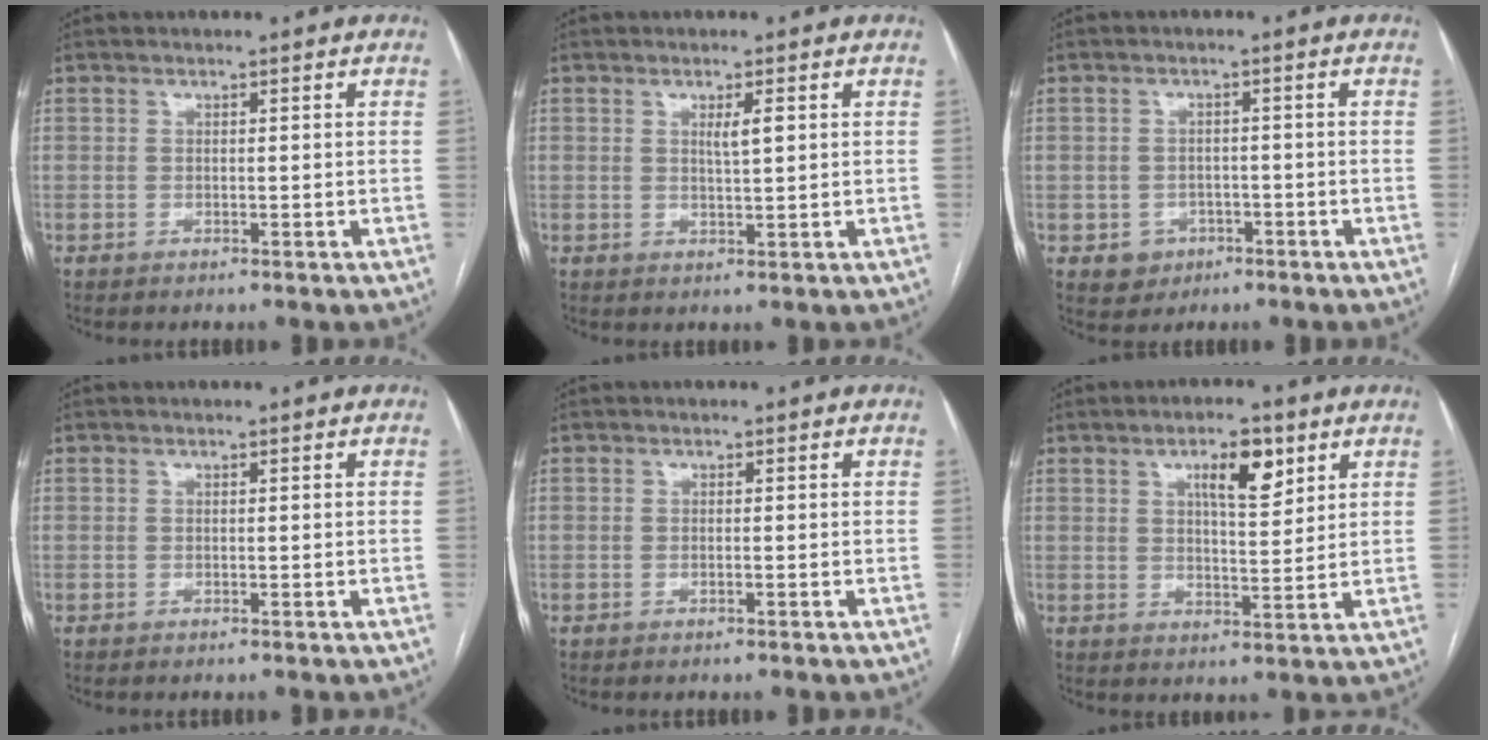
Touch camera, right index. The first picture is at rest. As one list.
[{"total": 2.2, "force": [0.8, 0.3, 2.0], "torque": [-0.034, -0.002, 0.013]}, {"total": 3.7, "force": [-1.5, 3.3, 0.7], "torque": [-0.002, 0.010, -0.015]}, {"total": 0.0}, {"total": 0.0}, {"total": 6.7, "force": [3.4, 2.0, 5.4], "torque": [-0.089, 0.004, 0.054]}]